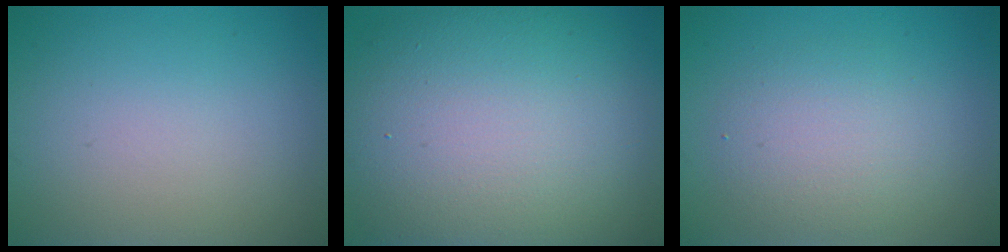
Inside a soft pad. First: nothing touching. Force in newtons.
{"total": 14.7, "press": 14.7, "slide": 0.9}
{"total": 3.6, "press": 3.6, "slide": 0.1}